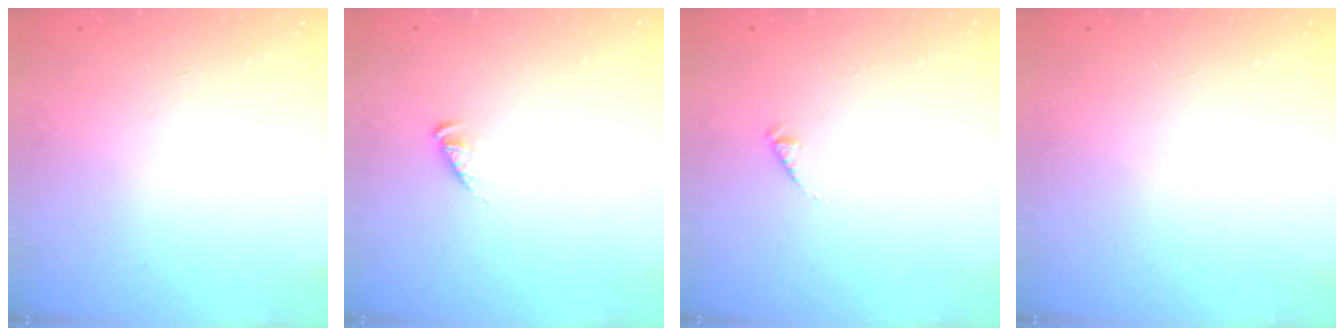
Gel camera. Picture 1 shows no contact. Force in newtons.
{"total": 3.3, "press": 3.3, "slide": 0.6}
{"total": 2.4, "press": 2.4, "slide": 0.4}
{"total": 0.0}